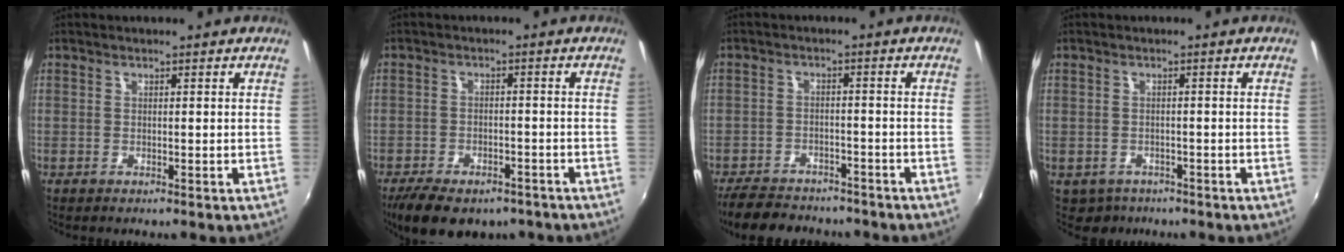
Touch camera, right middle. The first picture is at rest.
{"total": 12.9, "force": [-9.2, 5.9, 6.7], "torque": [-0.150, -0.020, -0.134]}
{"total": 13.1, "force": [-11.1, 5.0, 5.0], "torque": [-0.123, -0.011, -0.165]}
{"total": 3.3, "force": [-2.0, 2.5, 0.6], "torque": [-0.020, -0.006, -0.026]}